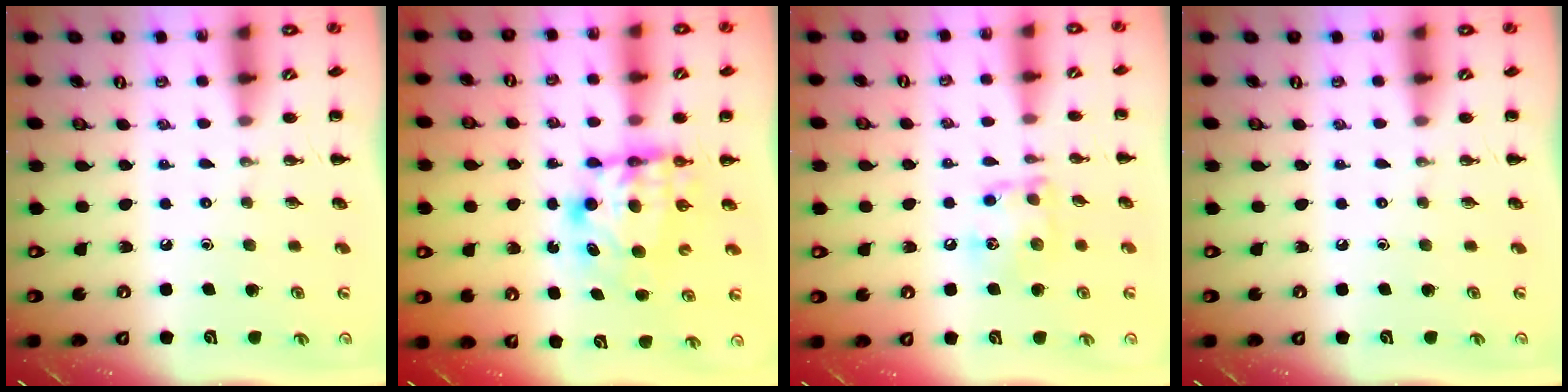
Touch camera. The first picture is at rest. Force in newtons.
{"total": 7.2, "press": 7.1, "slide": 1.3}
{"total": 10.8, "press": 10.8, "slide": 0.6}
{"total": 0.0}